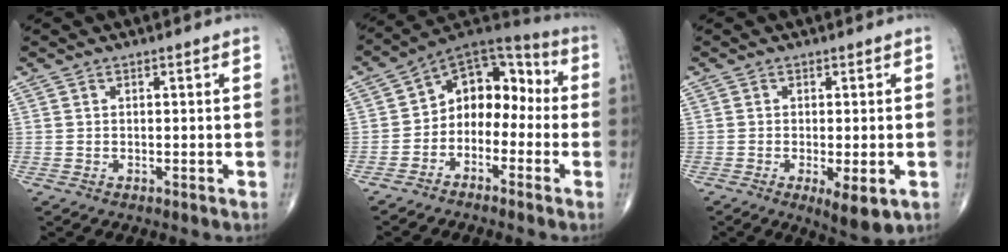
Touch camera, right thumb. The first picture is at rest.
{"total": 11.5, "force": [-2.2, 8.4, 7.5], "torque": [-0.072, 0.066, -0.056]}
{"total": 6.0, "force": [-1.9, 1.8, 5.4], "torque": [-0.083, -0.017, -0.026]}